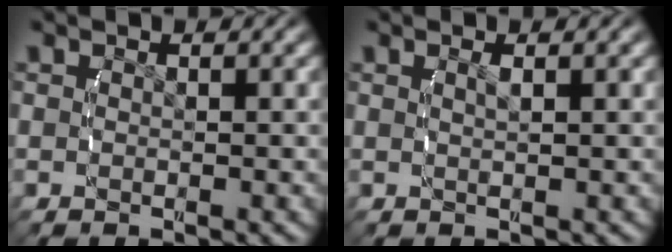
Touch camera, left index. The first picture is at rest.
{"total": 1.0, "force": [0.5, -0.5, 0.7], "torque": [-0.016, 0.000, 0.012]}